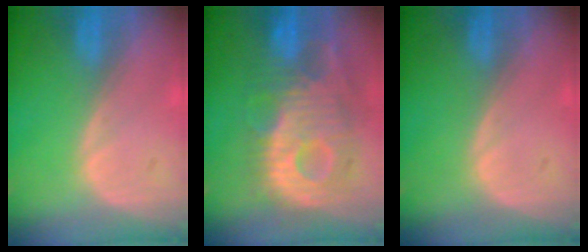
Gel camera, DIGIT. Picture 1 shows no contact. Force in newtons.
{"total": 11.8, "press": 10.6, "slide": 5.2}
{"total": 0.0}